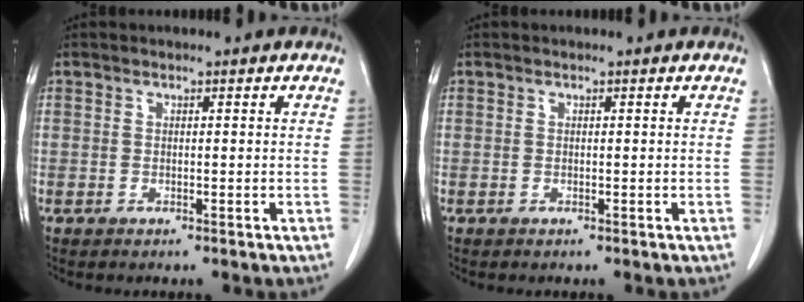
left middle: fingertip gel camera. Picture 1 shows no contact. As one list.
[{"total": 0.0}]